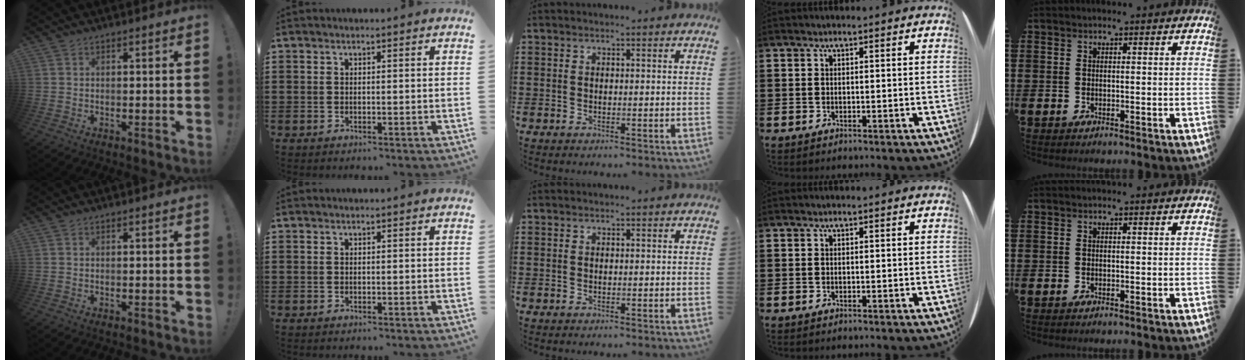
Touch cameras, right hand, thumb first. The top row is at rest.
{}